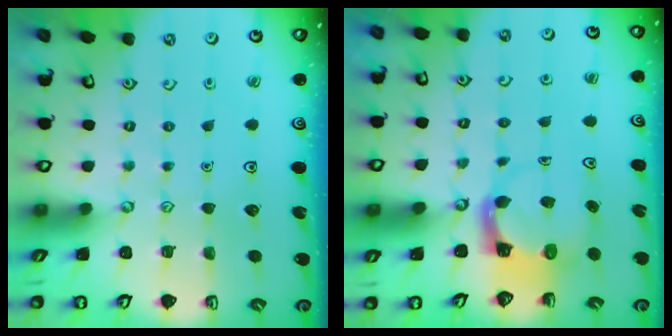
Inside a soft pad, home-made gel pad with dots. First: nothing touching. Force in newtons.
{"total": 3.9, "press": 3.9, "slide": 0.4}